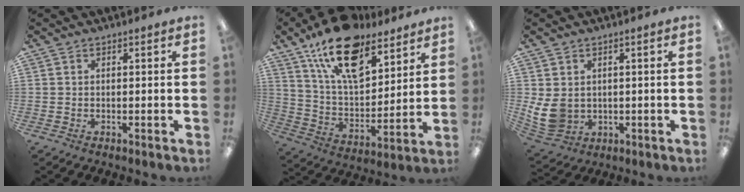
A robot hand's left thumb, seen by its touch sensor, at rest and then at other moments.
{"total": 19.8, "force": [13.5, 9.1, 11.3], "torque": [-0.196, -0.069, 0.238]}
{"total": 8.2, "force": [1.6, 6.4, 4.8], "torque": [-0.114, -0.007, 0.035]}